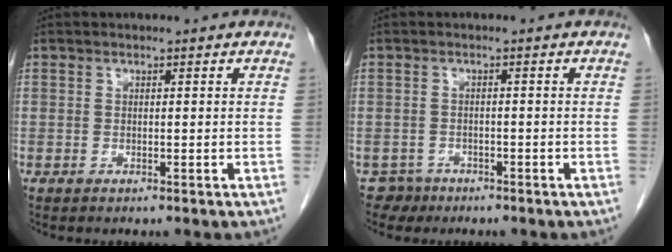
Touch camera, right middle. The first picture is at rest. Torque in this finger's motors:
{"motor_torque": [-0.32, -0.36, -0.12, -0.04]}